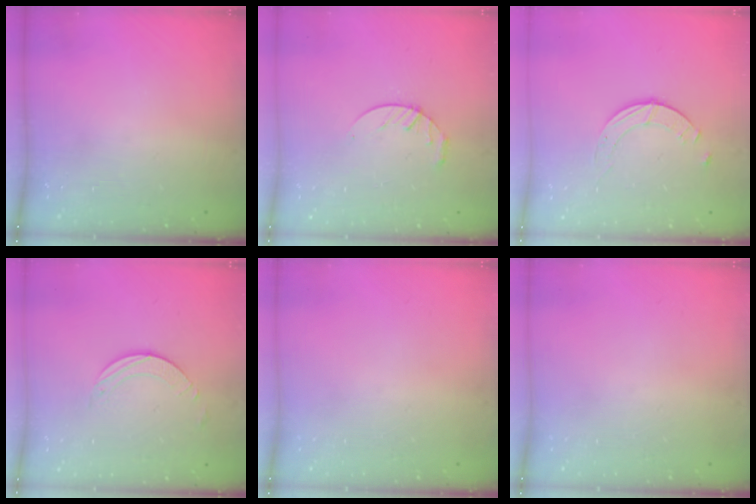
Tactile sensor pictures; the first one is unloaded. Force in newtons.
{"total": 4.2, "press": 4.2, "slide": 0.5}
{"total": 2.3, "press": 2.3, "slide": 0.3}
{"total": 1.9, "press": 1.9, "slide": 0.2}
{"total": 0.0}
{"total": 0.0}